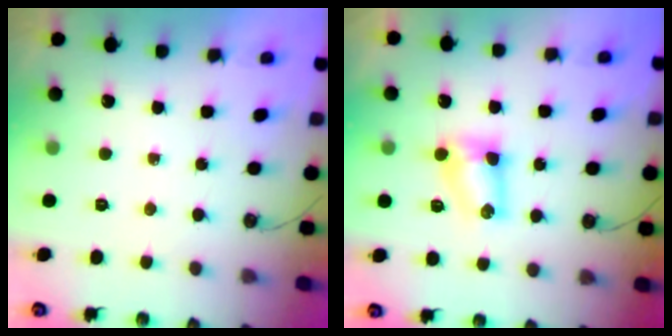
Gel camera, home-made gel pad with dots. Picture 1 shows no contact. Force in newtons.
{"total": 5.0, "press": 4.9, "slide": 0.5}